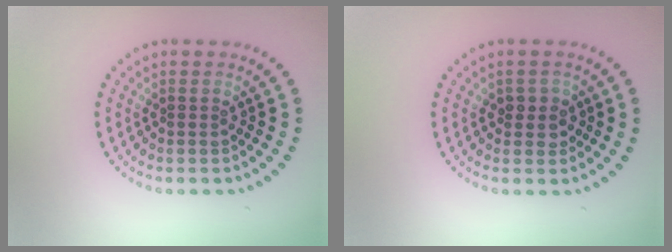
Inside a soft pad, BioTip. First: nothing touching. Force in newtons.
{"total": 1.8, "press": 1.7, "slide": 0.8}